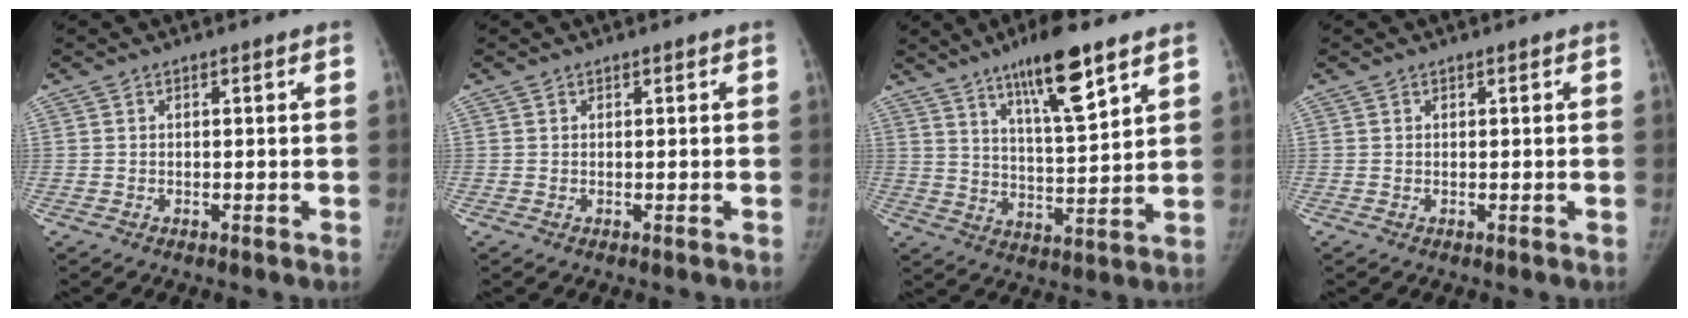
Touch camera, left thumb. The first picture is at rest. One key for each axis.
{"total": 0.0}
{"total": 13.5, "fx": 8.4, "fy": 2.8, "fz": 10.2, "tx": -0.155, "ty": -0.046, "tz": 0.141}
{"total": 0.0}